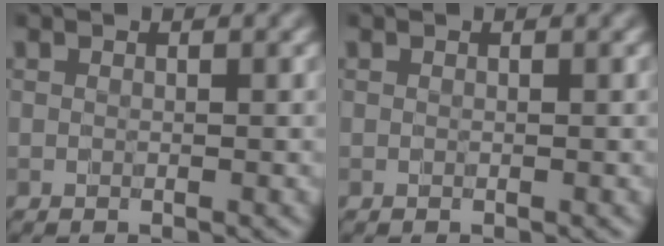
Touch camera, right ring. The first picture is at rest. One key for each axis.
{"total": 0.0}